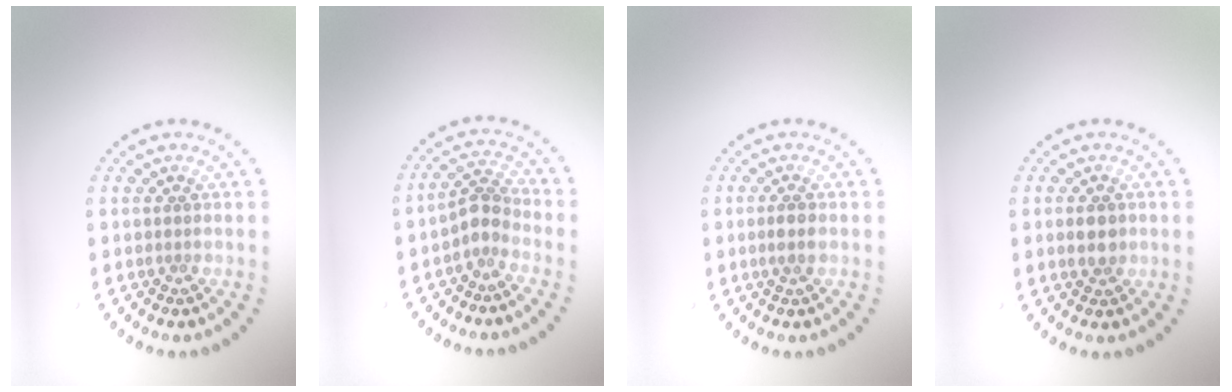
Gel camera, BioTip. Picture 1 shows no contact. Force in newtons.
{"total": 2.3, "press": 1.9, "slide": 1.3}
{"total": 1.4, "press": 1.3, "slide": 0.5}
{"total": 2.1, "press": 2.1, "slide": 0.0}